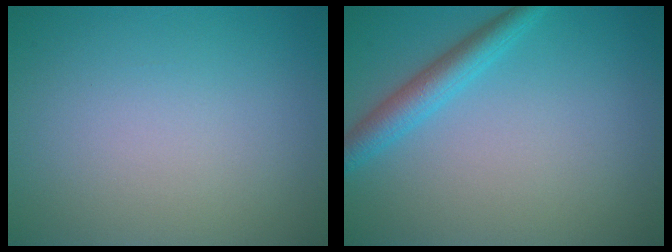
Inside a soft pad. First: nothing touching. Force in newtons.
{"total": 3.0, "press": 3.0, "slide": 0.0}